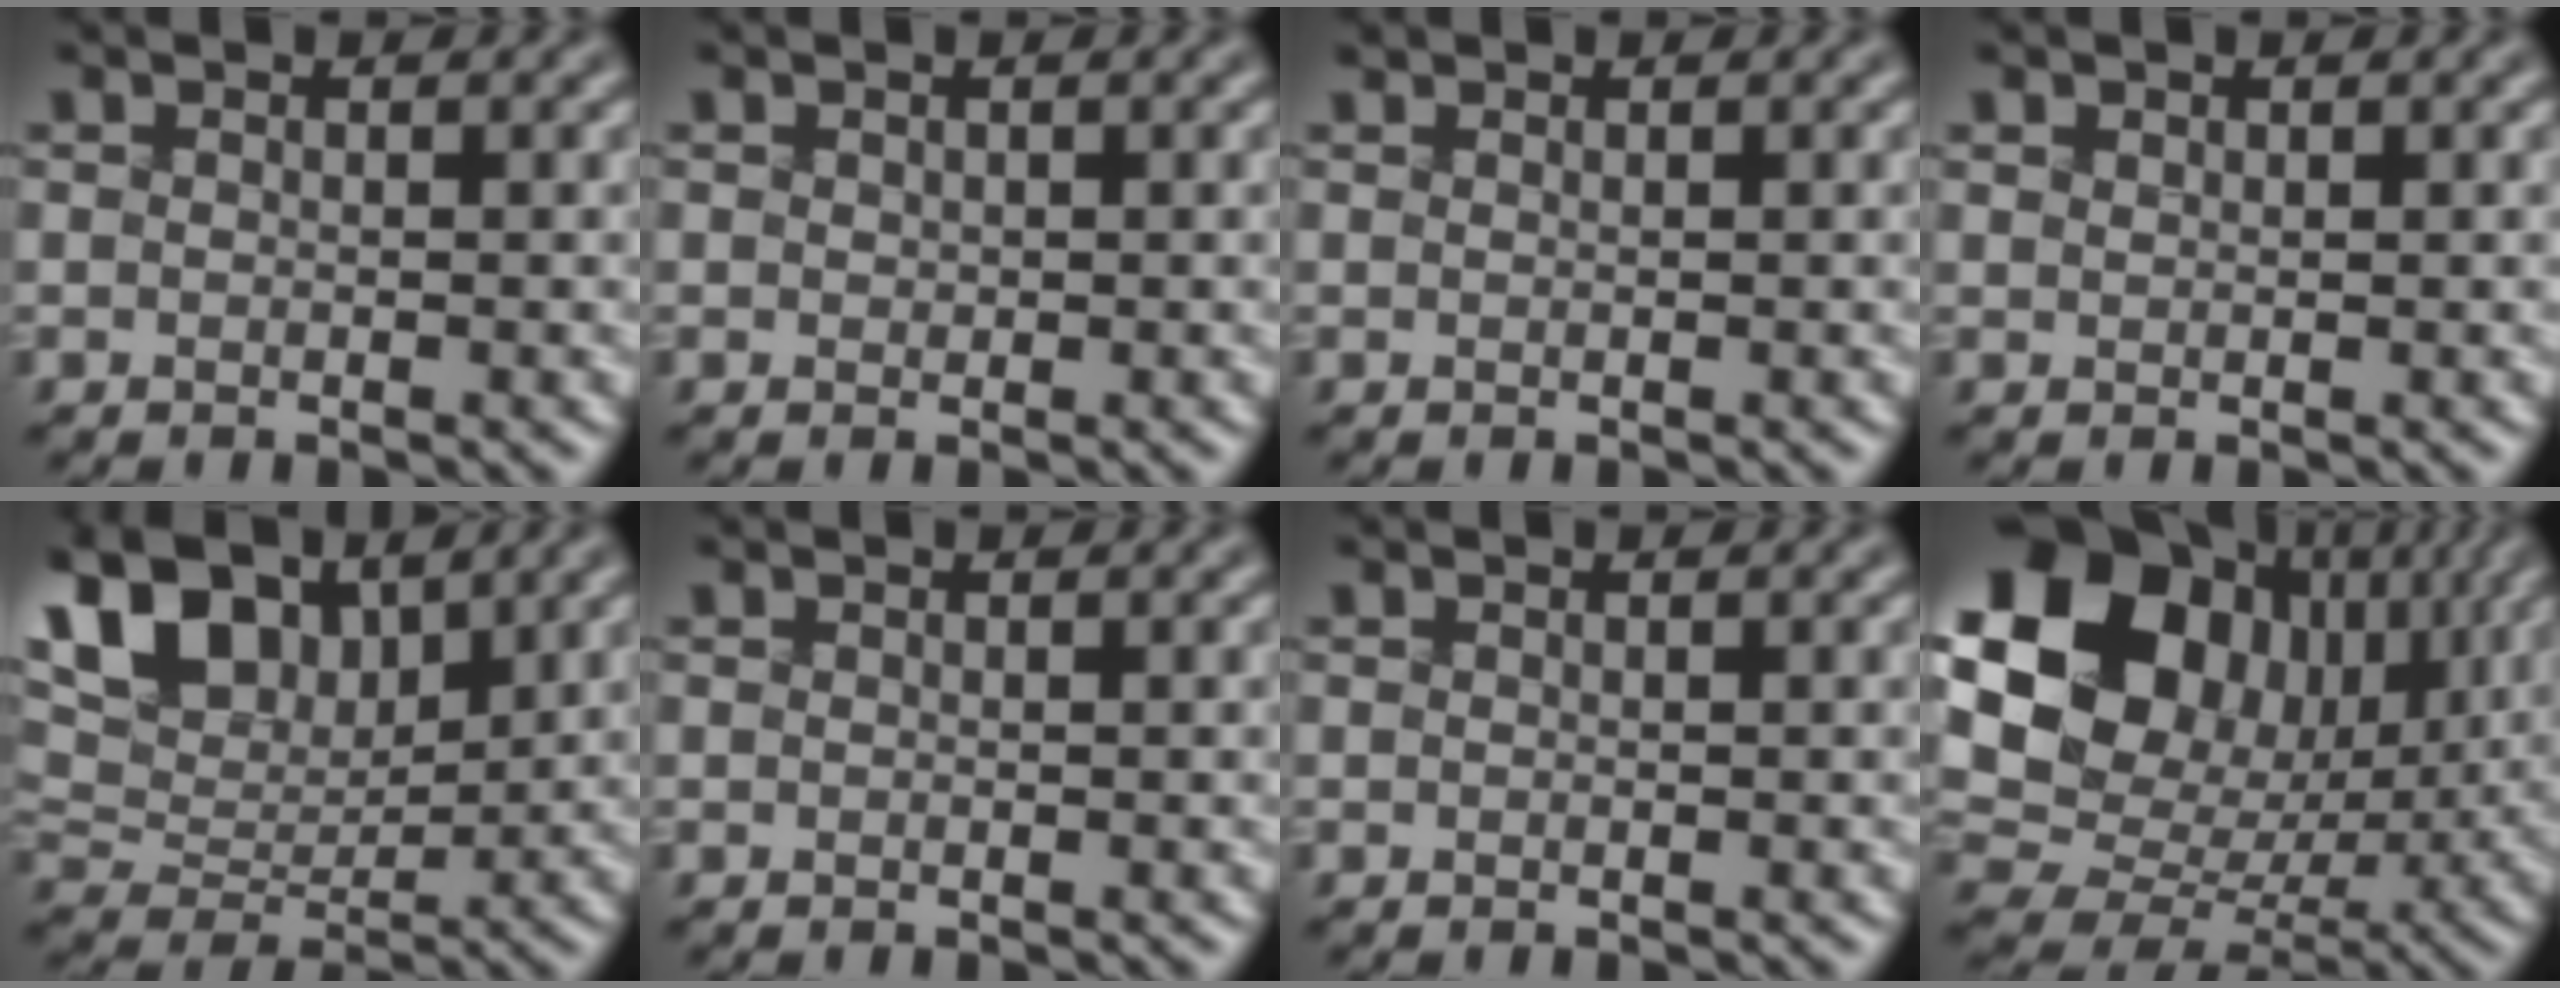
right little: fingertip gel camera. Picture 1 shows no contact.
{"total": 0.6, "force": [0.3, 0.5, 0.2], "torque": [-0.010, 0.003, 0.016]}
{"total": 0.6, "force": [0.5, 0.2, 0.1], "torque": [-0.008, 0.004, 0.010]}
{"total": 1.3, "force": [0.9, 0.8, 0.5], "torque": [-0.023, 0.006, 0.025]}
{"total": 10.8, "force": [5.8, 5.7, 7.0], "torque": [-0.158, 0.026, 0.090]}
{"total": 0.0}
{"total": 0.0}
{"total": 17.8, "force": [4.9, 13.8, 10.1], "torque": [-0.206, 0.032, 0.108]}